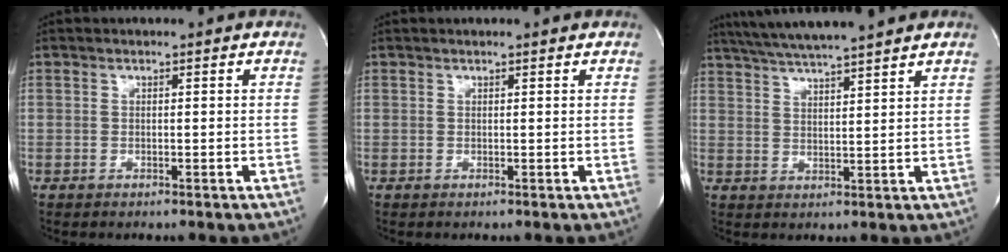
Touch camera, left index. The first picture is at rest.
{"total": 1.8, "force": [1.7, 0.1, 0.6], "torque": [-0.012, 0.012, 0.018]}
{"total": 12.6, "force": [11.0, -0.2, 6.1], "torque": [-0.110, 0.023, 0.165]}